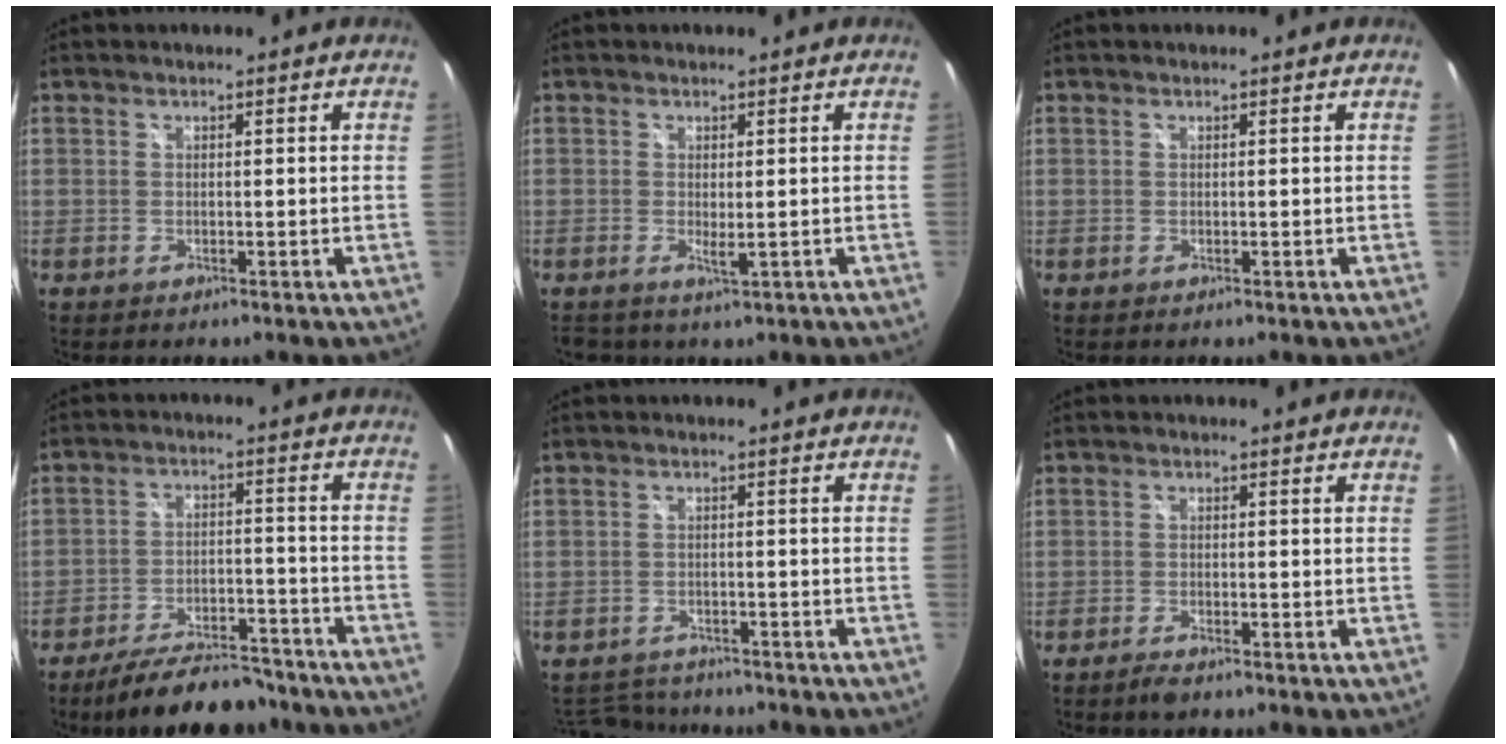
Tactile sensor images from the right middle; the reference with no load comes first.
{"total": 1.4, "force": [-0.3, 0.6, 1.2], "torque": [-0.021, -0.001, -0.004]}
{"total": 0.0}
{"total": 15.7, "force": [-13.5, 4.8, 6.5], "torque": [-0.122, 0.008, -0.185]}
{"total": 7.4, "force": [-6.7, 2.9, 1.5], "torque": [-0.045, 0.011, -0.099]}
{"total": 2.7, "force": [-2.3, 0.7, 1.3], "torque": [-0.036, -0.004, -0.045]}